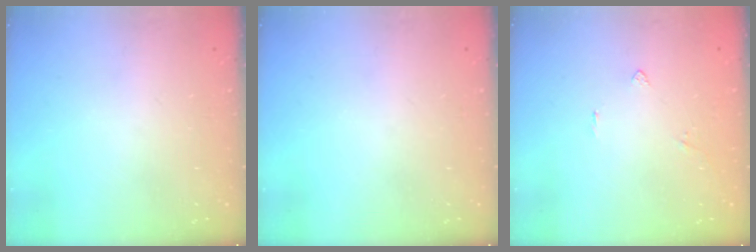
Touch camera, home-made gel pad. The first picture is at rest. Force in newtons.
{"total": 0.0}
{"total": 2.5, "press": 2.5, "slide": 0.4}